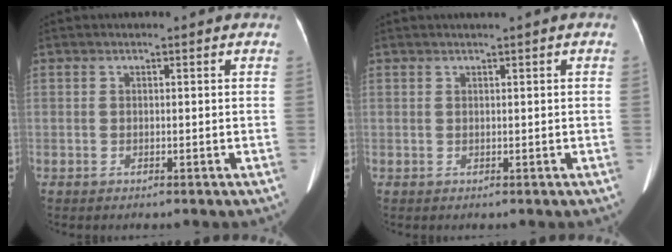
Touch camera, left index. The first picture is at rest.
{"total": 0.8, "force": [0.5, -0.1, 0.6], "torque": [-0.010, 0.005, 0.012]}